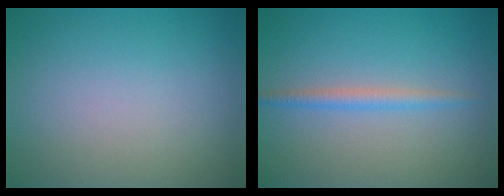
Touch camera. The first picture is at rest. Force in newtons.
{"total": 1.7, "press": 1.7, "slide": 0.0}